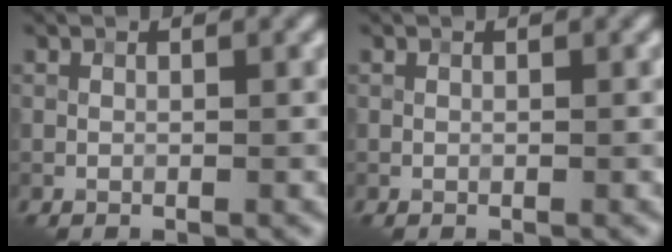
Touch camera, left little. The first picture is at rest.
{"total": 0.0}